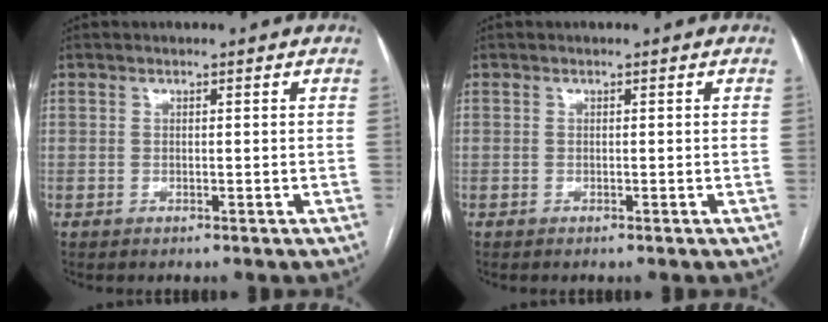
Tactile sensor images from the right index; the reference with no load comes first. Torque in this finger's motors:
{"motor_torque": [0.02, -0.07, -0.02, 0.00]}